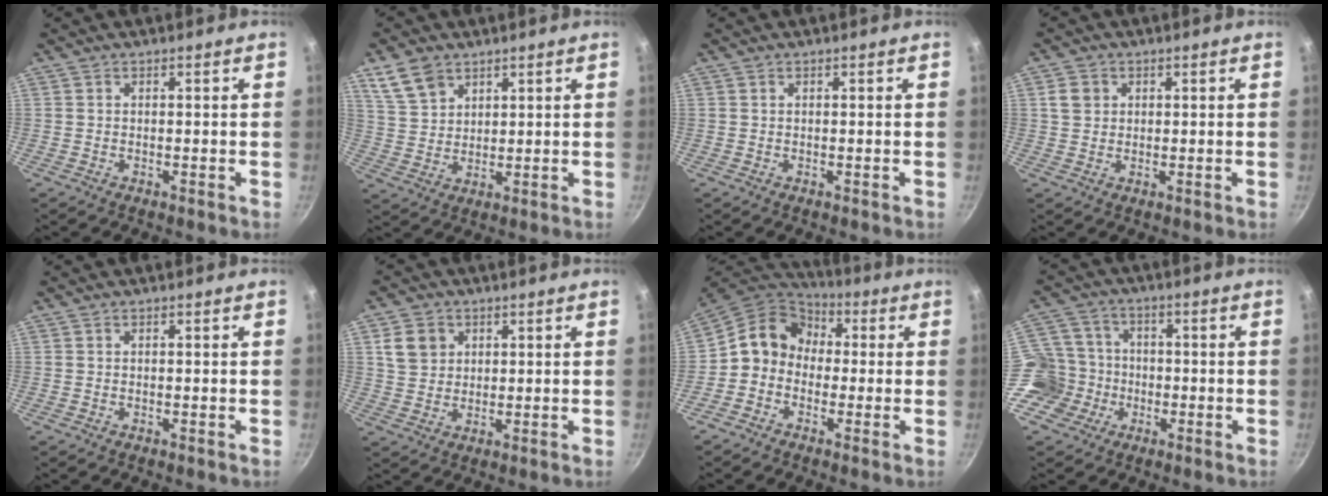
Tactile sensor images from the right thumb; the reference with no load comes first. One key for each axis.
{"total": 7.1, "fx": 4.3, "fy": 5.0, "fz": 2.6, "tx": -0.030, "ty": -0.006, "tz": 0.095}
{"total": 0.0}
{"total": 3.4, "fx": 0.9, "fy": 3.0, "fz": 1.3, "tx": -0.008, "ty": 0.005, "tz": 0.014}
{"total": 0.0}
{"total": 7.6, "fx": 2.6, "fy": 6.4, "fz": 3.1, "tx": -0.027, "ty": 0.000, "tz": 0.051}
{"total": 11.3, "fx": -0.1, "fy": 9.6, "fz": 5.9, "tx": -0.074, "ty": 0.039, "tz": -0.029}
{"total": 10.5, "fx": -3.6, "fy": 9.4, "fz": 2.7, "tx": -0.024, "ty": 0.040, "tz": -0.077}